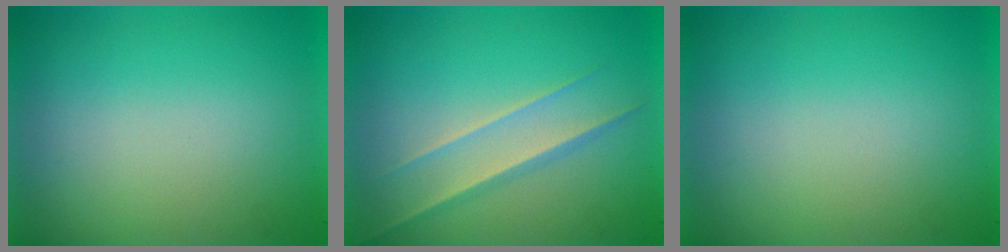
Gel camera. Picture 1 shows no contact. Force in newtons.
{"total": 1.5}
{"total": 0.0}